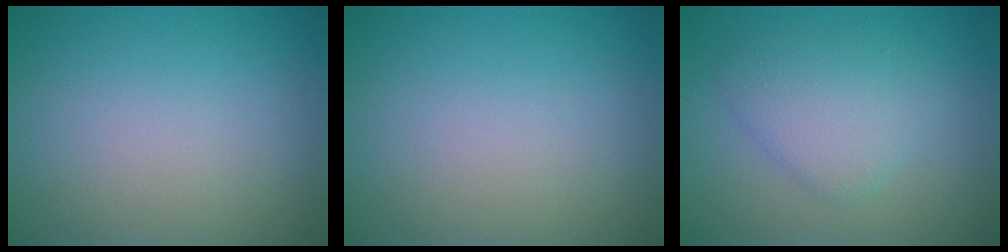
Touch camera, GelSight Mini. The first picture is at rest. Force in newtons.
{"total": 0.0}
{"total": 3.5, "press": 3.5, "slide": 0.3}